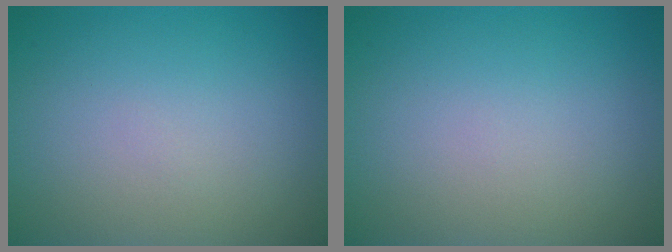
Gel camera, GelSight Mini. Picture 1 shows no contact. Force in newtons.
{"total": 0.0}